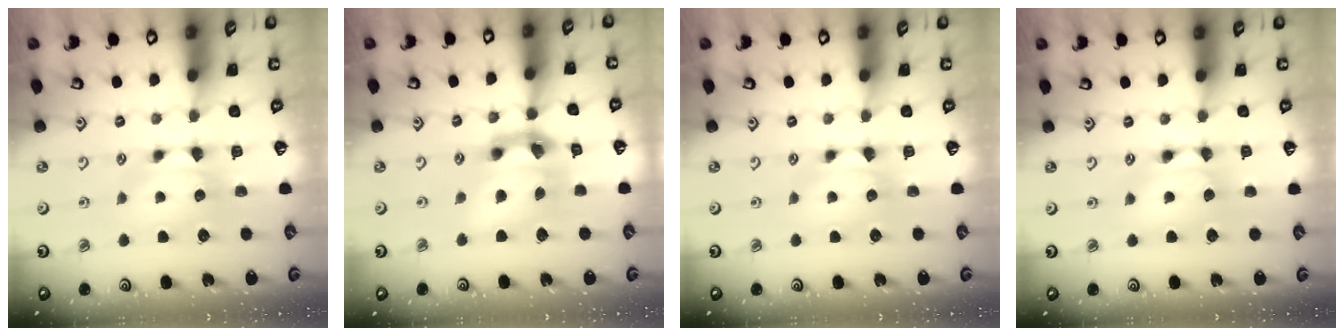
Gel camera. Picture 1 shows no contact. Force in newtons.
{"total": 7.5, "press": 7.0, "slide": 2.6}
{"total": 0.0}
{"total": 1.5, "press": 1.5, "slide": 0.1}